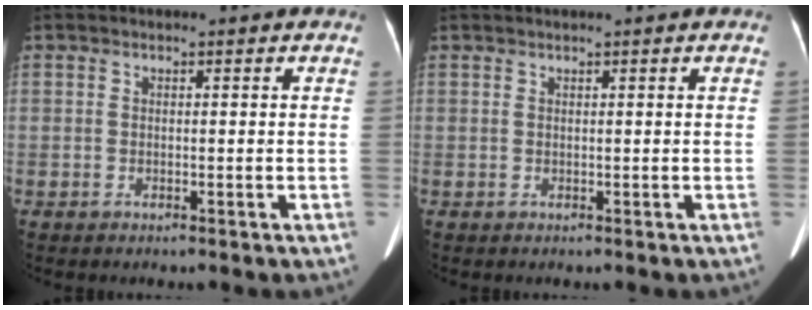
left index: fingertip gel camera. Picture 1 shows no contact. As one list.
[{"total": 1.1, "force": [0.9, -0.2, 0.6], "torque": [-0.009, 0.019, 0.021]}]